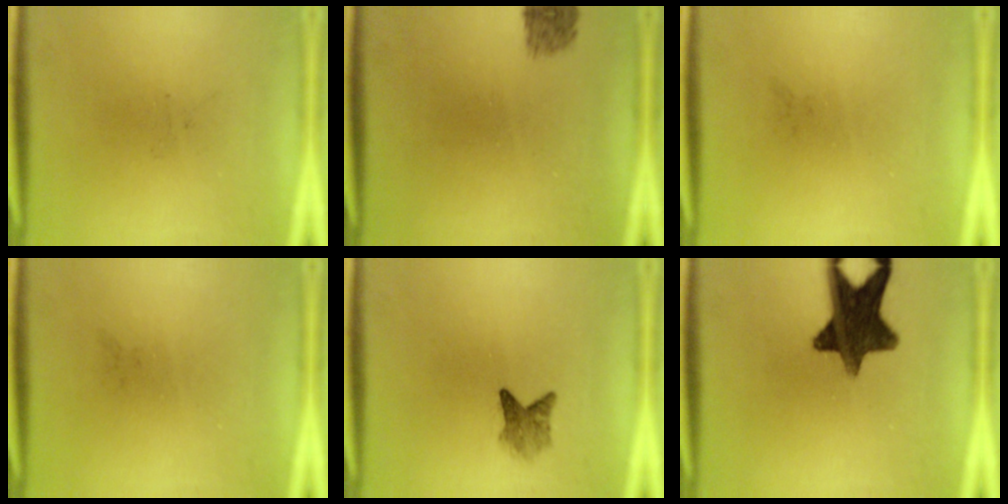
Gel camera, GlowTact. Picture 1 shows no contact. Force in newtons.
{"total": 1.8}
{"total": 0.0}
{"total": 0.0}
{"total": 2.6}
{"total": 12.8}